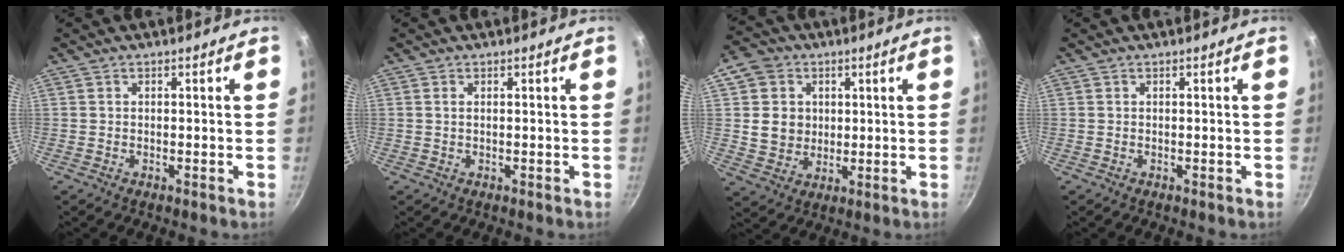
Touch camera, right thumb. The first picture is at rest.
{"total": 0.8, "force": [0.2, 0.4, 0.6], "torque": [-0.012, 0.001, 0.003]}
{"total": 9.1, "force": [2.0, 8.1, 3.4], "torque": [-0.021, -0.004, 0.038]}
{"total": 0.0}